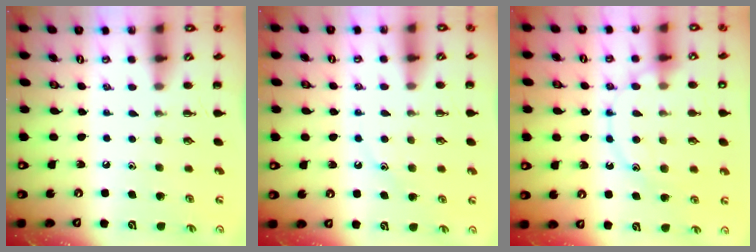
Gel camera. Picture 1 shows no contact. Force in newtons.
{"total": 8.4, "press": 8.3, "slide": 1.3}
{"total": 13.2, "press": 13.2, "slide": 0.7}